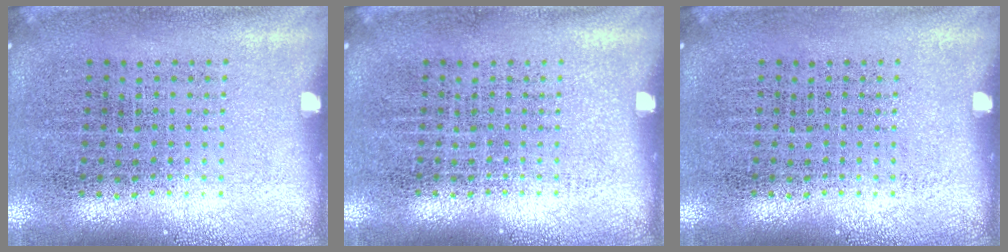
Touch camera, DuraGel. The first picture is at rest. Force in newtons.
{"total": 0.0}
{"total": 0.0}